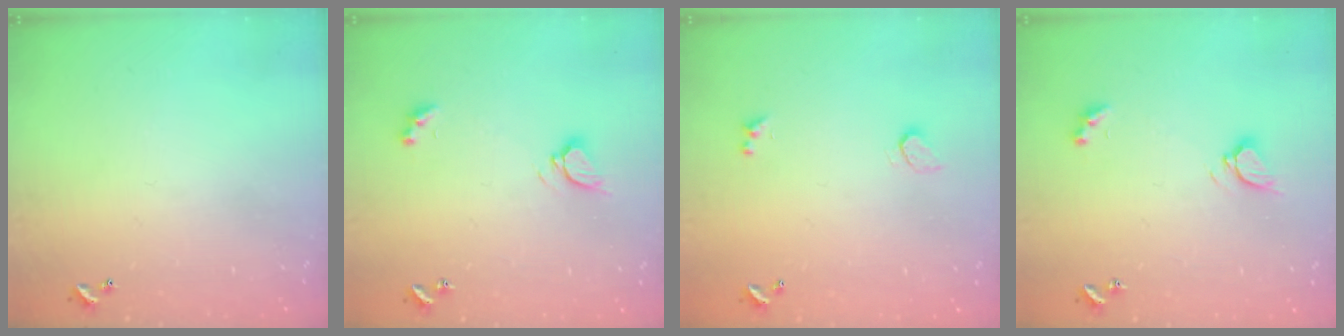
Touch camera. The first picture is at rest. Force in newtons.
{"total": 3.4, "press": 3.4, "slide": 0.3}
{"total": 0.9, "press": 0.8, "slide": 0.4}
{"total": 3.4, "press": 3.4, "slide": 0.3}